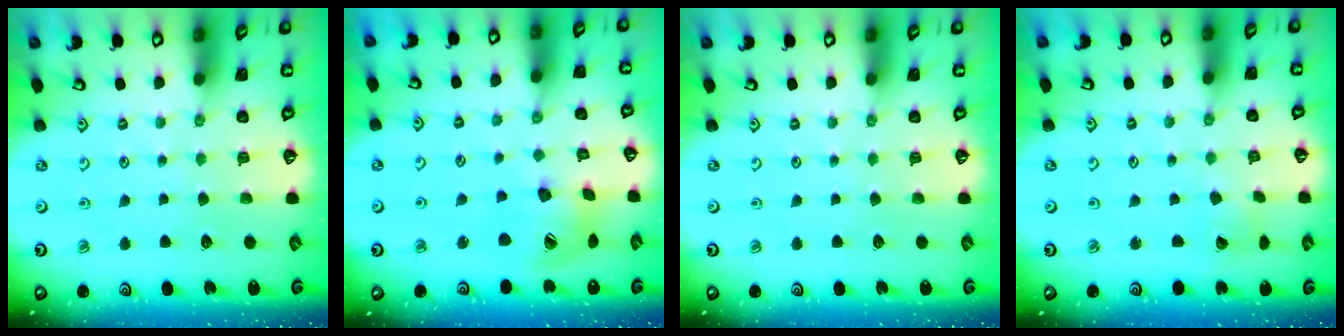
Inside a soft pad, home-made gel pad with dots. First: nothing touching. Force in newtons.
{"total": 15.2, "press": 15.0, "slide": 2.3}
{"total": 0.0}
{"total": 1.8, "press": 1.7, "slide": 0.1}